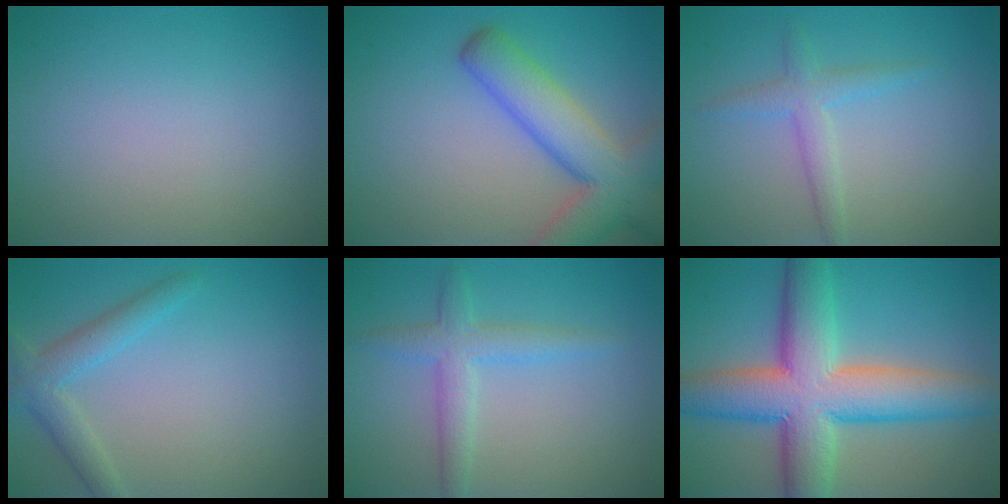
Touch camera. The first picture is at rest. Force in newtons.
{"total": 7.6, "press": 7.6, "slide": 0.5}
{"total": 2.3, "press": 2.3, "slide": 0.1}
{"total": 2.8, "press": 2.8, "slide": 0.1}
{"total": 3.1, "press": 3.1, "slide": 0.0}
{"total": 11.2, "press": 11.1, "slide": 0.8}